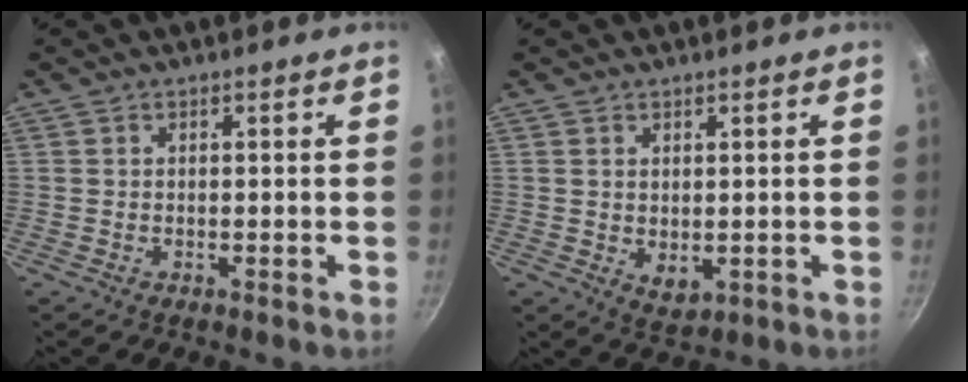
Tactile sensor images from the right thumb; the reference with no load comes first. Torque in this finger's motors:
{"motor_torque": [-0.30, 0.22, 0.64, 0.11, -0.03]}